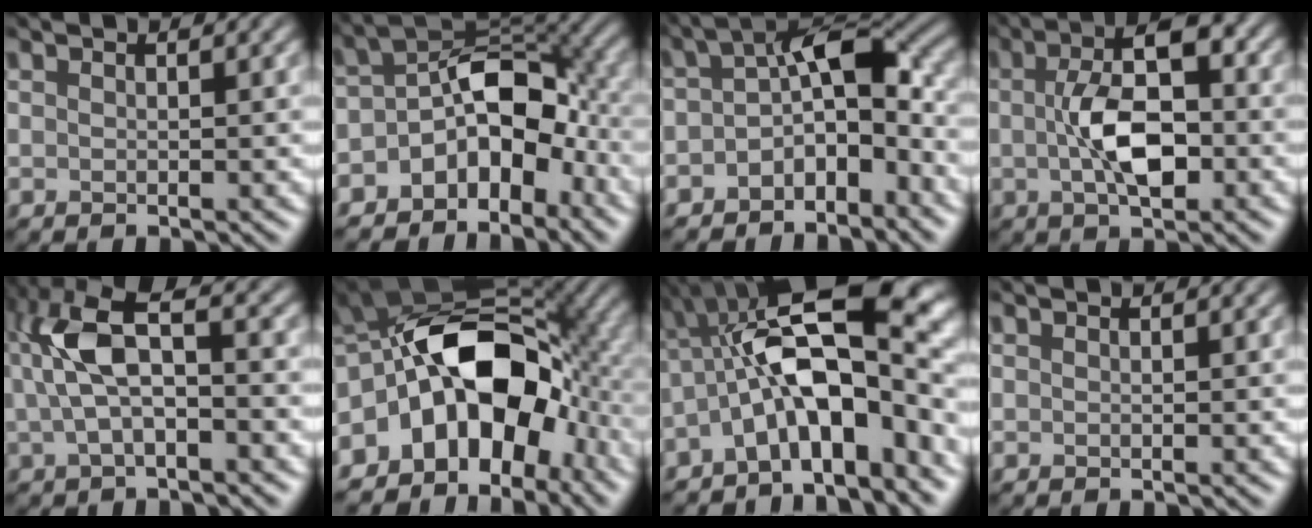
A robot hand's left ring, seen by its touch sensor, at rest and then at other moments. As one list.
[{"total": 6.5, "force": [-4.3, 3.6, 3.3], "torque": [-0.039, 0.008, -0.074]}, {"total": 5.6, "force": [-3.2, 2.6, 3.8], "torque": [-0.055, 0.013, -0.058]}, {"total": 5.9, "force": [-1.2, 2.6, 5.2], "torque": [-0.102, 0.003, -0.016]}, {"total": 6.0, "force": [-0.2, 2.7, 5.4], "torque": [-0.132, 0.007, 0.001]}, {"total": 12.0, "force": [-5.4, 7.3, 7.9], "torque": [-0.105, 0.009, -0.097]}, {"total": 11.2, "force": [-3.3, 4.3, 9.8], "torque": [-0.165, 0.021, -0.063]}, {"total": 0.0}]